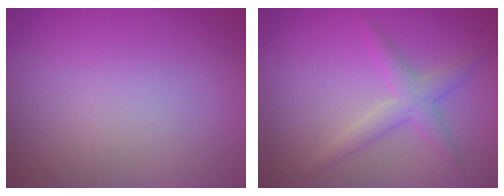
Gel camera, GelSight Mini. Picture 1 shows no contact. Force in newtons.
{"total": 1.7, "press": 1.7, "slide": 0.2}